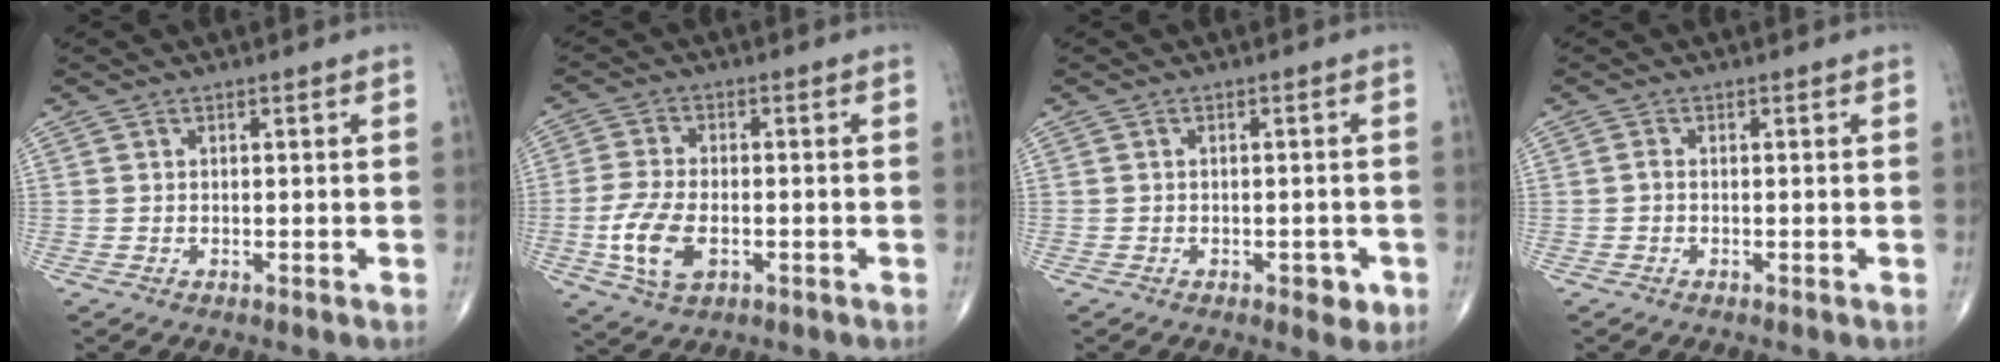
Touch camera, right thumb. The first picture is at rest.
{"total": 9.1, "force": [-2.4, 4.9, 7.2], "torque": [-0.155, 0.000, -0.043]}
{"total": 3.2, "force": [-1.4, 1.7, 2.4], "torque": [-0.018, 0.004, -0.015]}
{"total": 0.6, "force": [-0.2, 0.3, 0.5], "torque": [-0.009, 0.000, -0.008]}